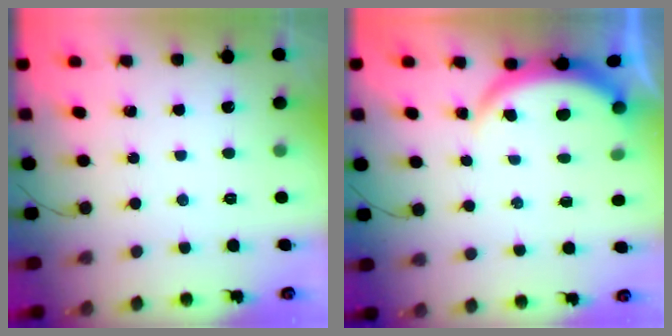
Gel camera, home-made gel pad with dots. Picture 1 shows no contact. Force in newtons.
{"total": 4.0, "press": 4.0, "slide": 0.4}